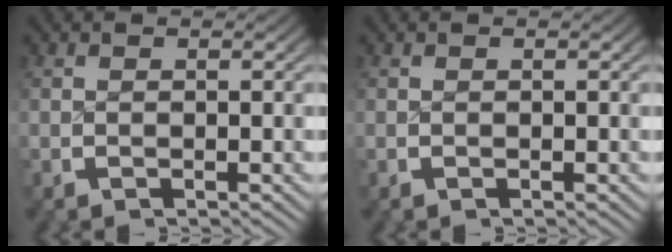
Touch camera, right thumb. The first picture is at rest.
{"total": 0.0}